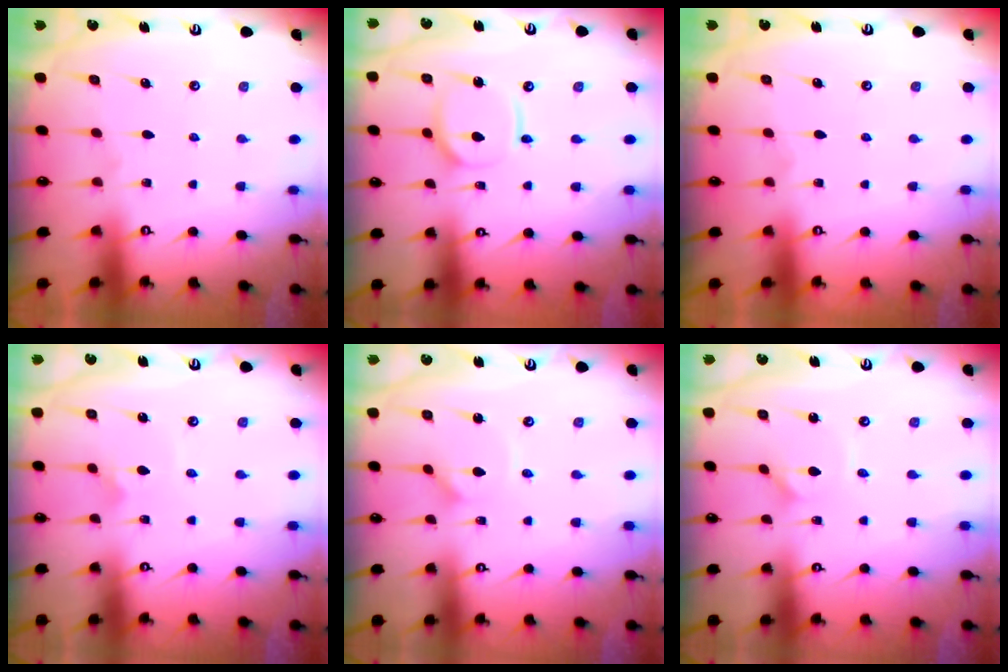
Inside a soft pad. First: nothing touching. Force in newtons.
{"total": 9.0, "press": 9.0, "slide": 0.9}
{"total": 0.0}
{"total": 2.9, "press": 2.9, "slide": 0.2}
{"total": 1.3, "press": 1.2, "slide": 0.3}
{"total": 1.1, "press": 1.1, "slide": 0.0}